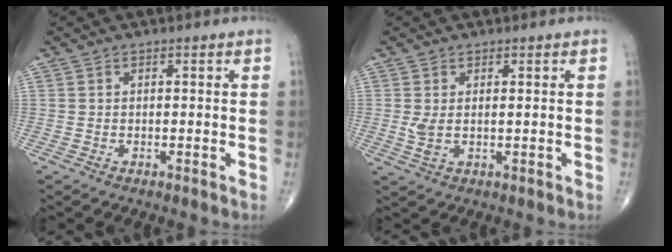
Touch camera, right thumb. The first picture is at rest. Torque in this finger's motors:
{"motor_torque": [0.02, 0.03, 0.06, 0.26, 0.12]}